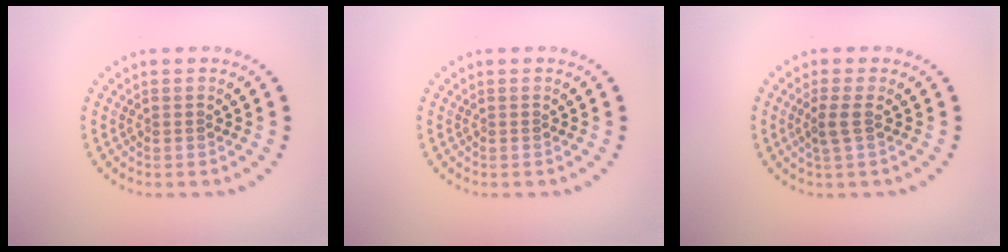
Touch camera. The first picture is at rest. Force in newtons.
{"total": 0.0}
{"total": 1.6, "press": 1.3, "slide": 0.9}